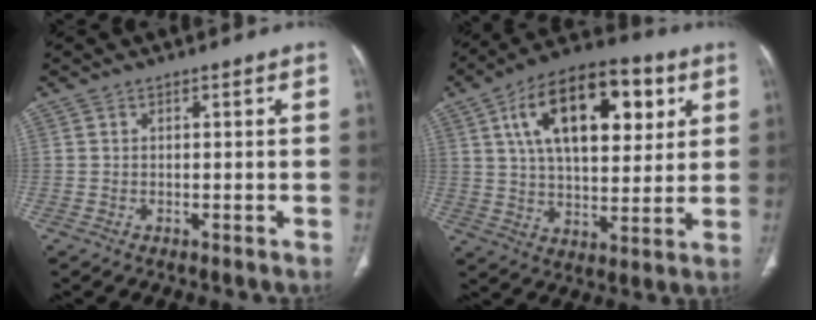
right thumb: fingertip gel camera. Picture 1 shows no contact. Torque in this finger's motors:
{"motor_torque": [0.32, 4.69, 1.86, 0.24, 0.58]}